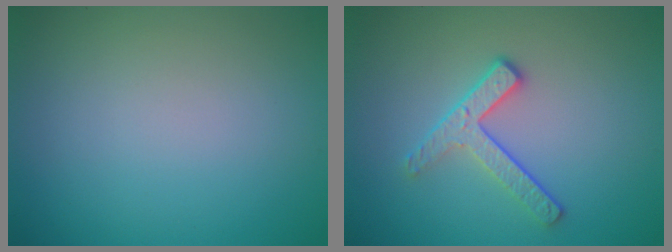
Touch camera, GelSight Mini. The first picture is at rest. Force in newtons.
{"total": 2.8, "press": 2.4, "slide": 1.4}